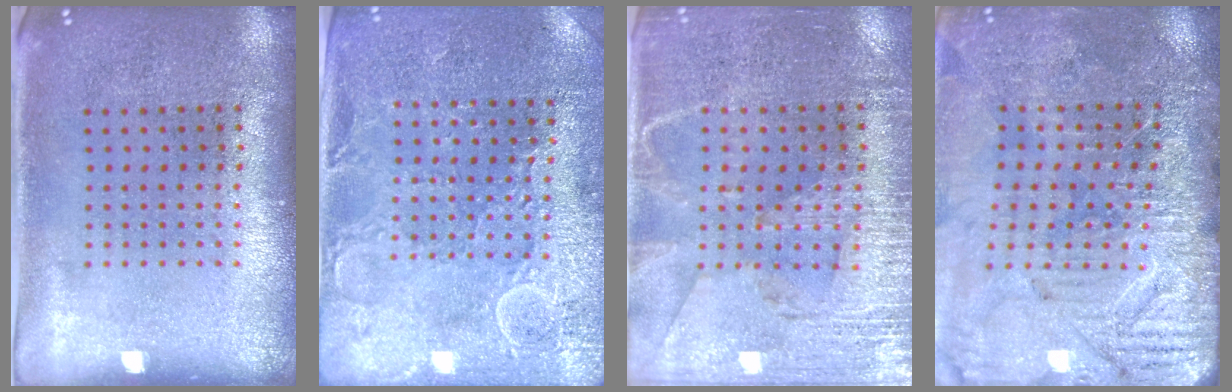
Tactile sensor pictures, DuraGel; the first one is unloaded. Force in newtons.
{"total": 2.9, "press": 2.9, "slide": 0.4}
{"total": 3.4, "press": 3.0, "slide": 1.5}
{"total": 3.6, "press": 3.6, "slide": 0.5}